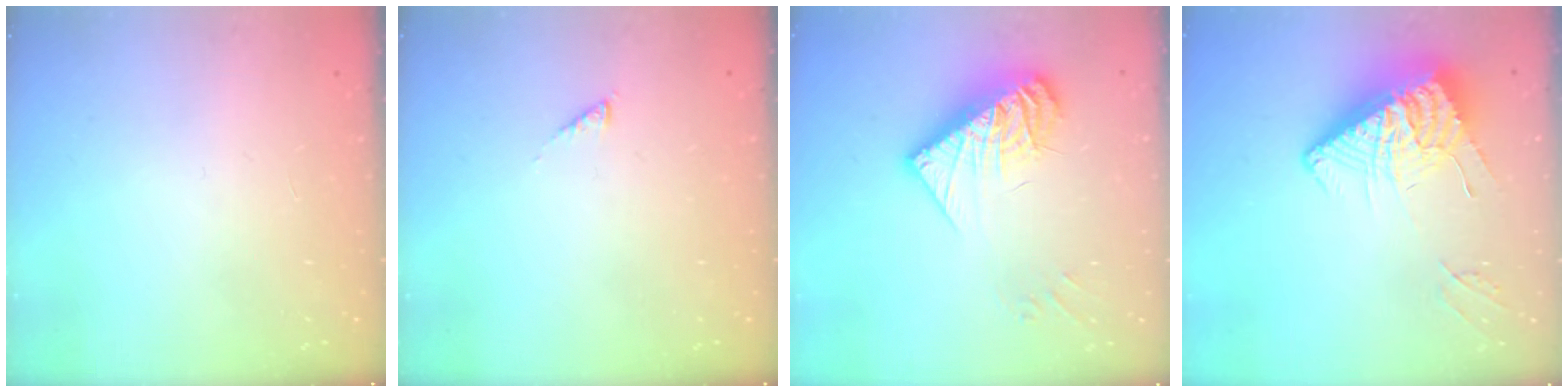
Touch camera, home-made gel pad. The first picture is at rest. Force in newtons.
{"total": 1.3, "press": 1.3, "slide": 0.3}
{"total": 14.9, "press": 14.9, "slide": 1.5}
{"total": 13.7, "press": 13.6, "slide": 1.3}